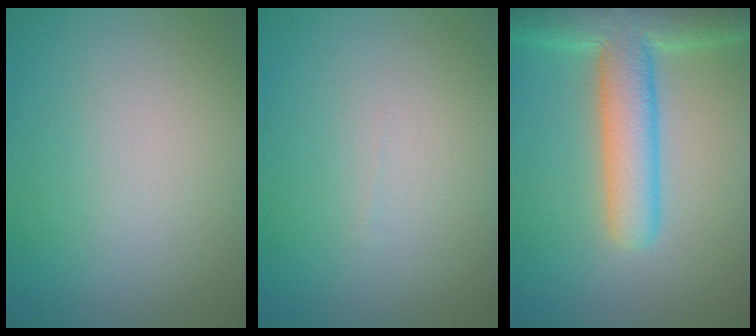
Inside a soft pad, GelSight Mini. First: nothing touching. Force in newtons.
{"total": 0.0}
{"total": 7.8, "press": 7.8, "slide": 0.6}